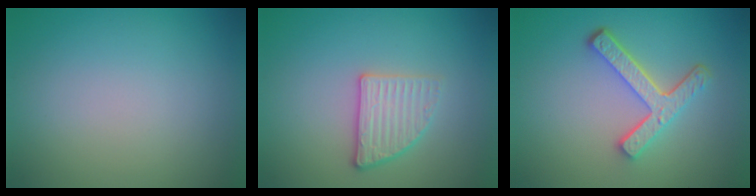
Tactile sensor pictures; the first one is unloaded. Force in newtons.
{"total": 2.6, "press": 2.4, "slide": 1.0}
{"total": 4.3, "press": 3.3, "slide": 2.8}